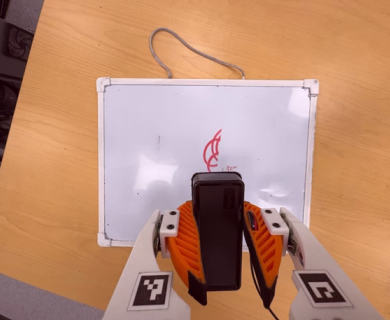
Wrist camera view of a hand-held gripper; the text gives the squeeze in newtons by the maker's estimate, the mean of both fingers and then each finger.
{"total": 8.9, "left": 7.6, "right": 10.3}